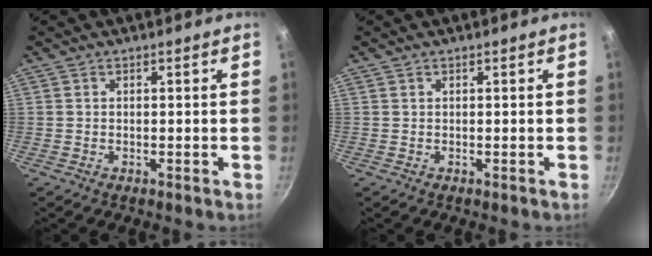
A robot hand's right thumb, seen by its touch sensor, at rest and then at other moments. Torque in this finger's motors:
{"motor_torque": [-0.04, 0.01, 0.23, 0.03, 0.00]}